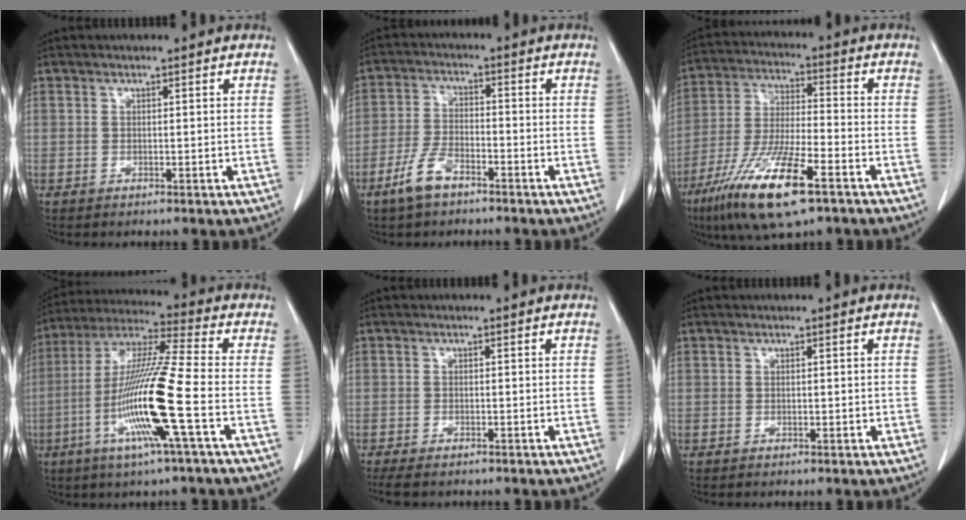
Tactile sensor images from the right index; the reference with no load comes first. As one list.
[{"total": 6.0, "force": [-4.1, 2.4, 3.8], "torque": [-0.087, -0.002, -0.080]}, {"total": 15.1, "force": [-8.6, 2.4, 12.2], "torque": [-0.248, -0.028, -0.155]}, {"total": 16.1, "force": [-4.8, -0.8, 15.4], "torque": [-0.310, -0.014, -0.101]}, {"total": 4.1, "force": [-3.3, 1.3, 2.0], "torque": [-0.032, -0.010, -0.051]}, {"total": 0.7, "force": [0.0, 0.4, 0.5], "torque": [-0.006, 0.000, 0.002]}]